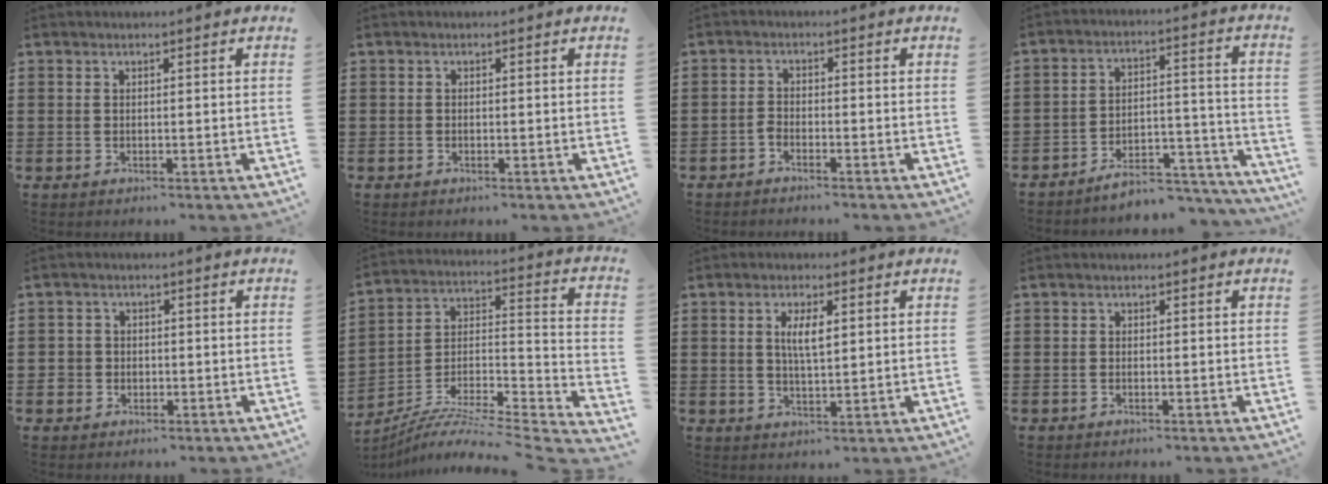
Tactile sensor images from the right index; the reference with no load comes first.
{"total": 0.0}
{"total": 1.3, "force": [-1.2, 0.4, 0.4], "torque": [-0.014, 0.002, -0.024]}
{"total": 5.0, "force": [-4.6, 1.3, 1.3], "torque": [-0.023, 0.009, -0.091]}
{"total": 1.9, "force": [-0.5, 1.9, 0.2], "torque": [-0.012, 0.005, -0.014]}
{"total": 6.0, "force": [-5.2, 0.8, 3.0], "torque": [-0.057, -0.012, -0.109]}
{"total": 4.1, "force": [1.2, 1.2, 3.8], "torque": [-0.078, 0.006, 0.018]}
{"total": 0.0}